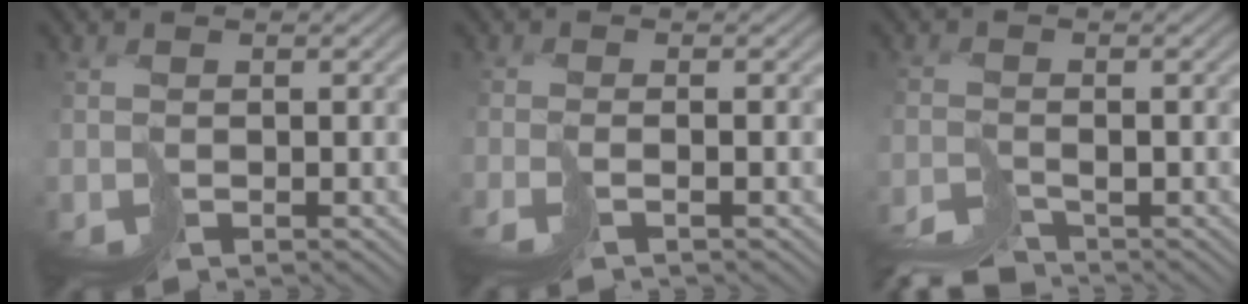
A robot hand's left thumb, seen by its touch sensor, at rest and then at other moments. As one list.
[{"total": 1.7, "force": [-0.8, -1.5, -0.3], "torque": [0.015, 0.005, -0.018]}, {"total": 4.8, "force": [-4.8, 0.0, 0.6], "torque": [0.005, -0.004, -0.083]}]